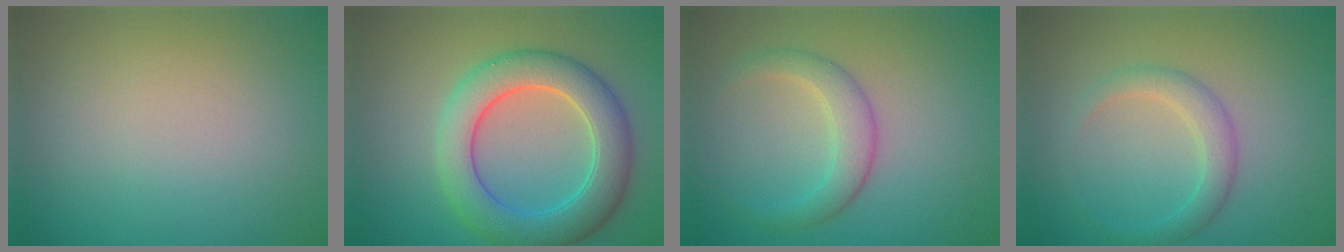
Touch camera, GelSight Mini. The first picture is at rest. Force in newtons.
{"total": 7.2, "press": 7.2, "slide": 0.4}
{"total": 2.7, "press": 2.7, "slide": 0.1}
{"total": 2.3, "press": 2.3, "slide": 0.2}